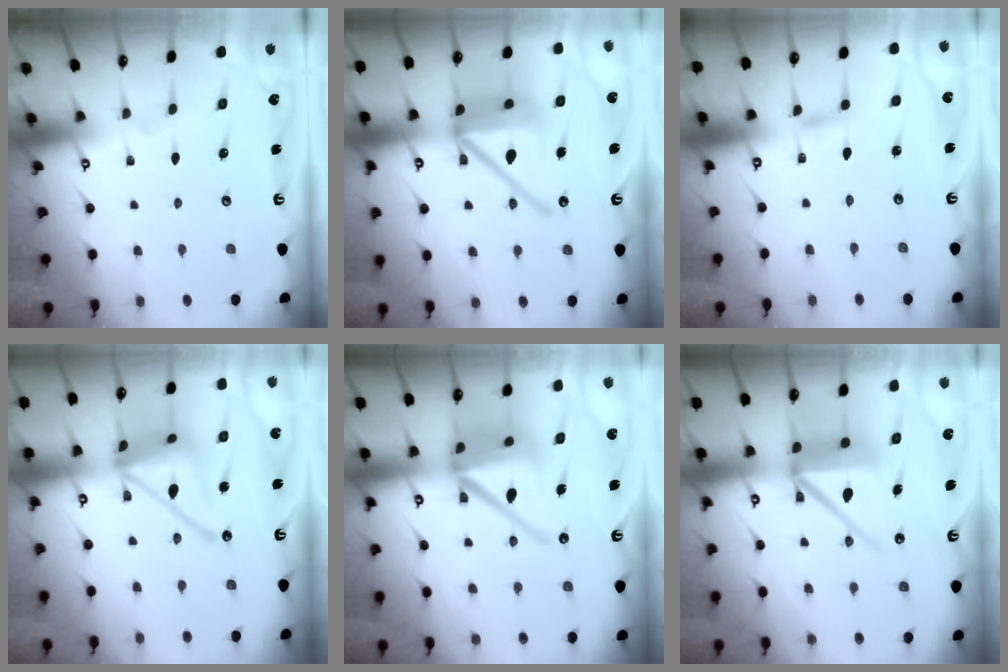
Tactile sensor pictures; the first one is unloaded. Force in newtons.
{"total": 18.1, "press": 17.9, "slide": 2.6}
{"total": 2.4, "press": 2.4, "slide": 0.1}
{"total": 17.0, "press": 17.0, "slide": 1.5}
{"total": 16.0, "press": 15.7, "slide": 2.6}
{"total": 13.7, "press": 13.6, "slide": 1.8}